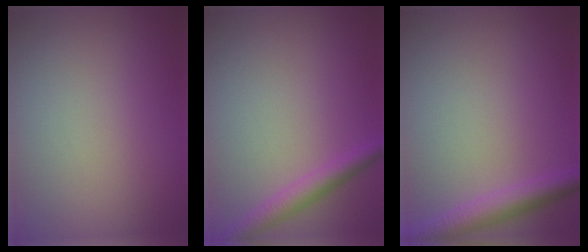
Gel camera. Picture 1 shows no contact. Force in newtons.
{"total": 2.5, "press": 2.5, "slide": 0.1}
{"total": 3.4, "press": 3.4, "slide": 0.1}